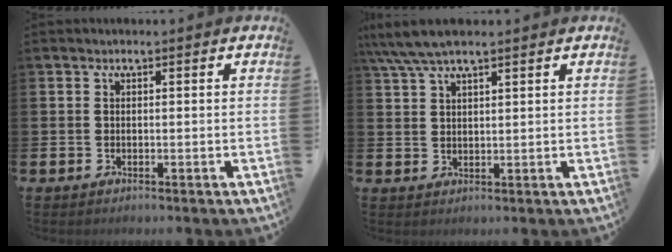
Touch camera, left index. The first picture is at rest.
{"total": 5.1, "force": [4.2, 1.1, 2.8], "torque": [-0.067, -0.004, 0.077]}